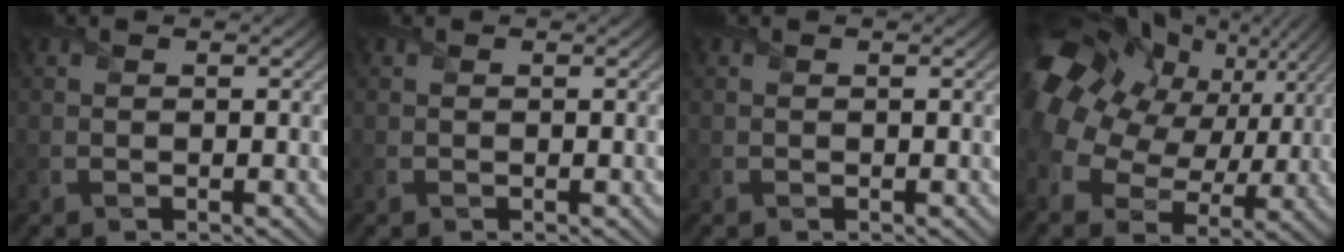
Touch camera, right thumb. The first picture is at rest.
{"total": 0.0}
{"total": 0.0}
{"total": 19.5, "force": [5.0, 14.1, 12.6], "torque": [-0.297, 0.015, 0.092]}